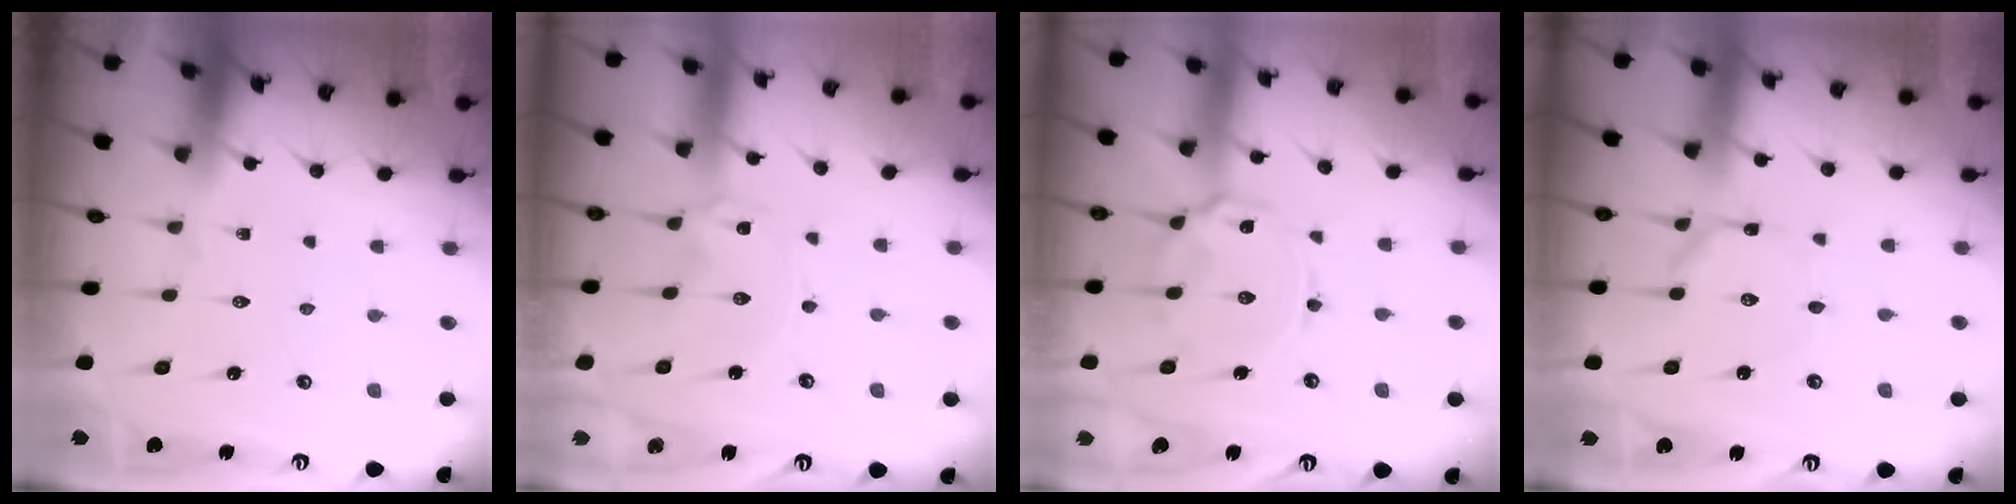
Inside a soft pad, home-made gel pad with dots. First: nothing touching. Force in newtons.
{"total": 0.0}
{"total": 8.5, "press": 8.5, "slide": 0.7}
{"total": 1.6, "press": 1.6, "slide": 0.1}